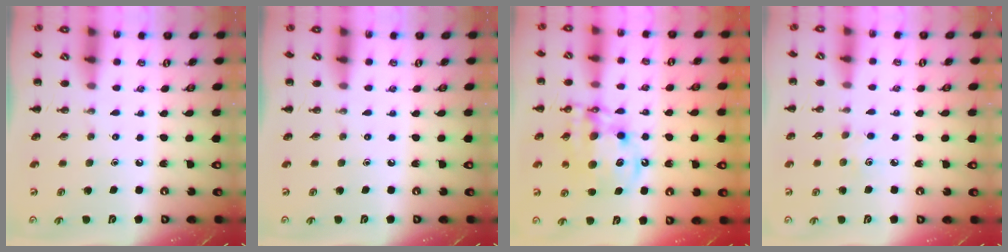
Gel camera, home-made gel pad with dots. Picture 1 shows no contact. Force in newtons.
{"total": 0.0}
{"total": 12.6, "press": 12.1, "slide": 3.6}
{"total": 3.9, "press": 3.8, "slide": 0.8}